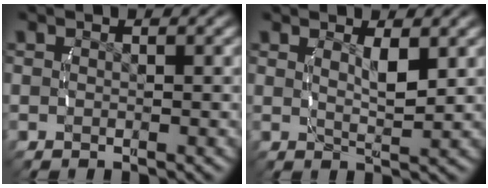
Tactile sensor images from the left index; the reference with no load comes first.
{"total": 2.4, "force": [1.0, 0.1, 2.1], "torque": [-0.035, -0.014, 0.026]}